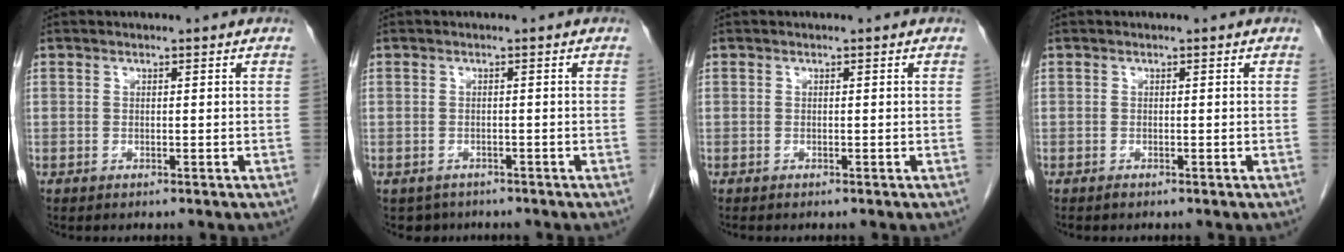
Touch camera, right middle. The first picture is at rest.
{"total": 2.7, "force": [-2.2, 1.7, -0.1], "torque": [-0.003, 0.002, -0.032]}
{"total": 0.0}
{"total": 0.0}